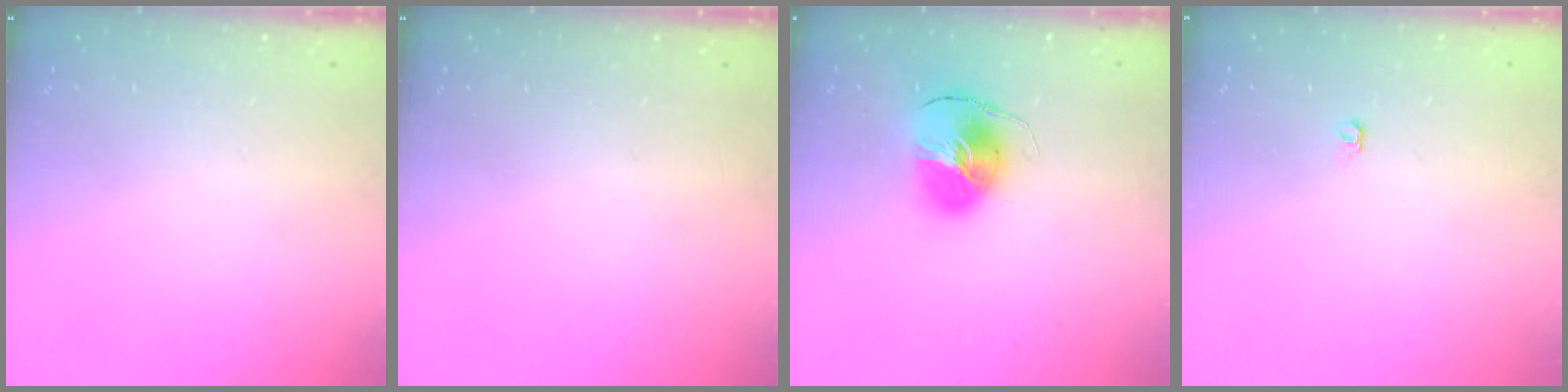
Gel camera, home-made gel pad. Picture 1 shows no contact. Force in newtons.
{"total": 0.0}
{"total": 8.7, "press": 8.7, "slide": 1.1}
{"total": 3.6, "press": 3.5, "slide": 0.6}